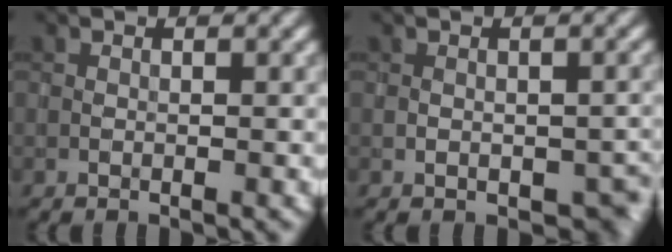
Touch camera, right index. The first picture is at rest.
{"total": 2.4, "force": [-0.8, 1.5, 1.7], "torque": [-0.022, -0.011, -0.003]}